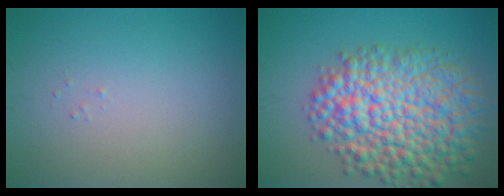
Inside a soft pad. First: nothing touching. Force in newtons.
{"total": 11.1, "press": 11.1, "slide": 0.3}